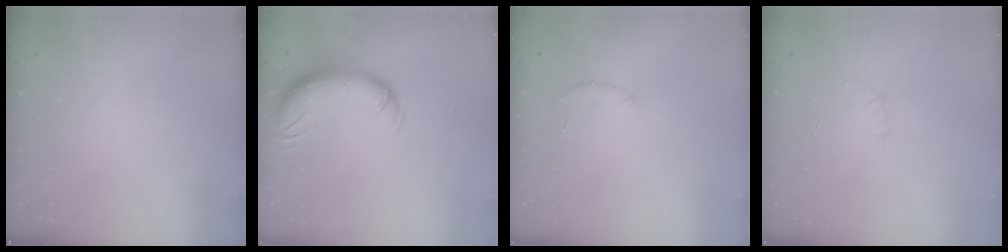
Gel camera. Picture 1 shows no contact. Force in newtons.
{"total": 12.4, "press": 12.0, "slide": 3.3}
{"total": 5.7, "press": 5.6, "slide": 1.0}
{"total": 2.8, "press": 2.7, "slide": 0.7}